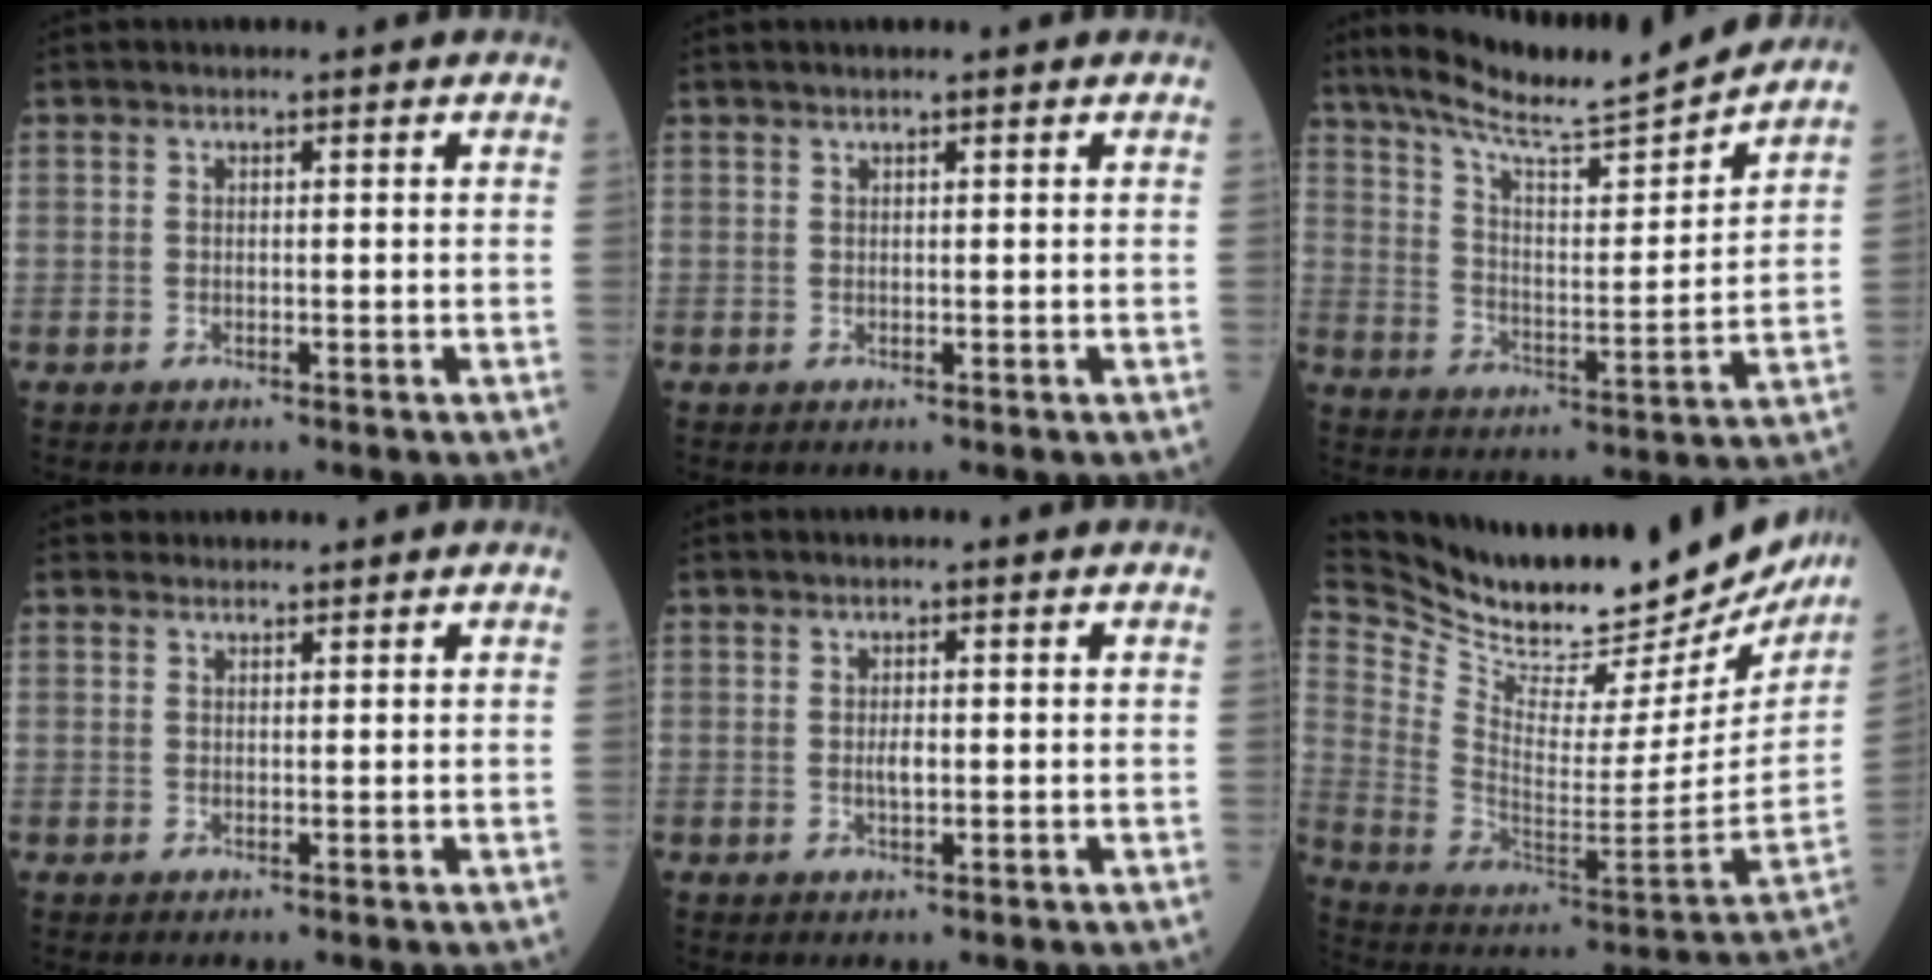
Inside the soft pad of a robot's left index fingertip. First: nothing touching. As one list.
[{"total": 1.3, "force": [1.0, 0.1, 0.8], "torque": [-0.014, 0.013, 0.017]}, {"total": 17.1, "force": [15.4, 0.0, 7.3], "torque": [-0.125, -0.002, 0.242]}, {"total": 1.4, "force": [1.4, 0.4, -0.1], "torque": [-0.005, 0.013, 0.025]}, {"total": 1.5, "force": [0.1, 0.4, 1.4], "torque": [-0.030, -0.001, 0.003]}, {"total": 33.1, "force": [29.5, 7.2, 13.4], "torque": [-0.254, -0.080, 0.419]}]